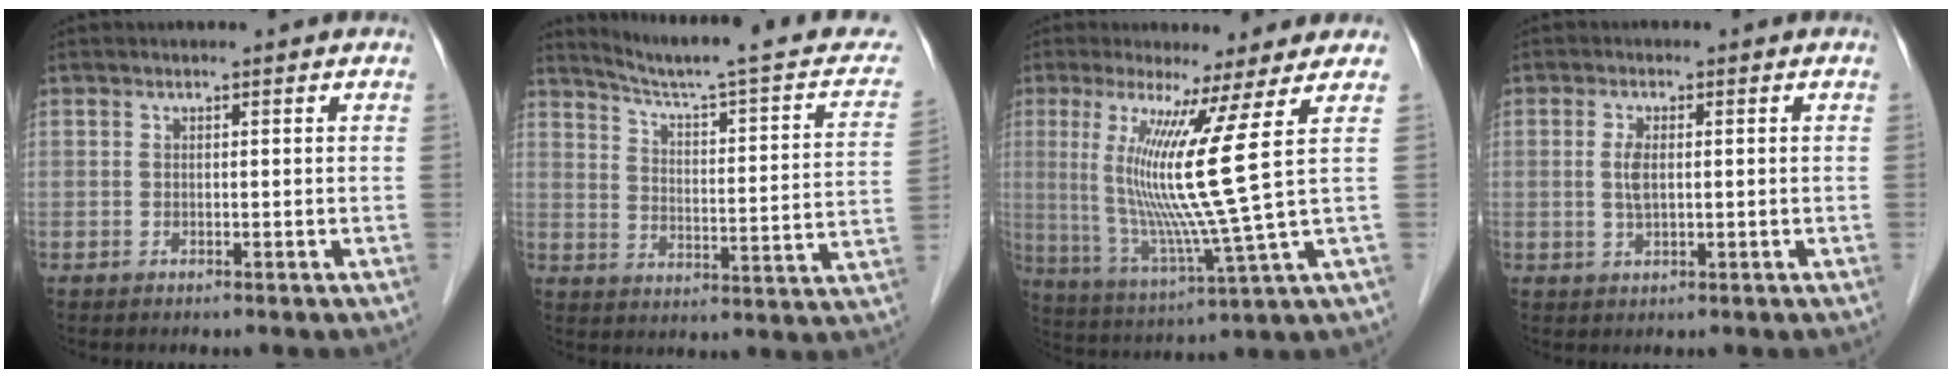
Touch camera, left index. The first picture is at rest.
{"total": 18.6, "force": [16.0, 1.7, 9.3], "torque": [-0.131, -0.028, 0.201]}
{"total": 11.9, "force": [3.3, -3.2, 11.0], "torque": [-0.213, -0.028, 0.067]}
{"total": 2.9, "force": [0.1, 1.1, 2.7], "torque": [-0.062, 0.001, 0.002]}